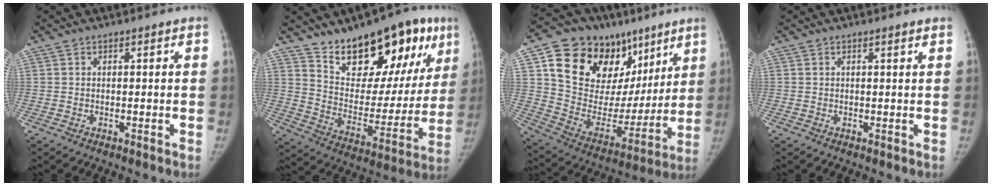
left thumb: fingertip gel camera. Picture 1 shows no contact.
{"total": 24.1, "force": [14.9, 11.5, 15.0], "torque": [-0.162, -0.065, 0.232]}
{"total": 28.4, "force": [14.1, 18.0, 17.0], "torque": [-0.224, -0.001, 0.247]}
{"total": 1.0, "force": [0.8, 0.0, 0.6], "torque": [-0.006, -0.001, 0.013]}